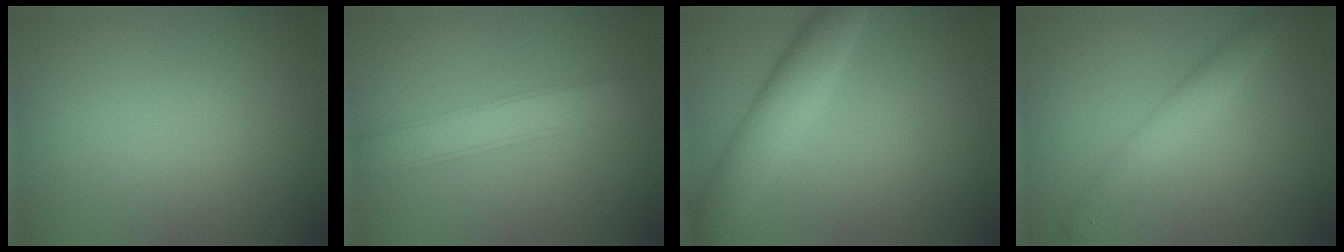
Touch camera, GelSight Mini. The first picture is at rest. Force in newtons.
{"total": 3.7, "press": 3.7, "slide": 0.1}
{"total": 4.5, "press": 4.5, "slide": 0.1}
{"total": 3.1, "press": 3.1, "slide": 0.1}